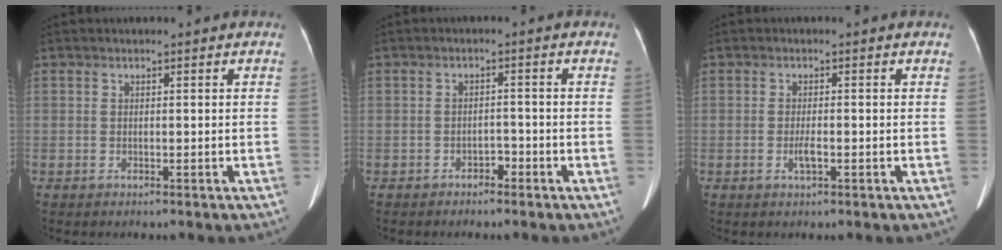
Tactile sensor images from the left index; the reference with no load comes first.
{"total": 1.8, "force": [-1.4, 0.8, 0.8], "torque": [-0.010, 0.003, -0.021]}
{"total": 1.8, "force": [-0.6, 0.3, 1.6], "torque": [-0.031, -0.002, -0.011]}